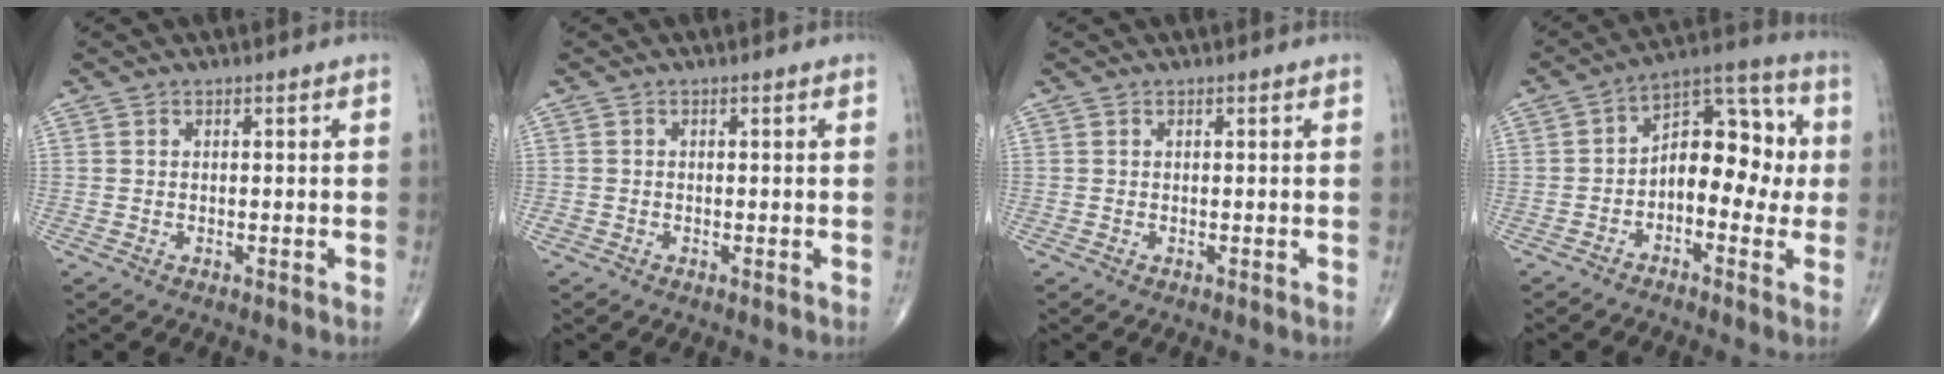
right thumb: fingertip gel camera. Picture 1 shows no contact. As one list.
[{"total": 0.8, "force": [-0.3, 0.6, 0.4], "torque": [-0.009, 0.000, -0.006]}, {"total": 0.0}, {"total": 12.7, "force": [-1.0, 7.6, 10.1], "torque": [-0.105, 0.044, -0.029]}]